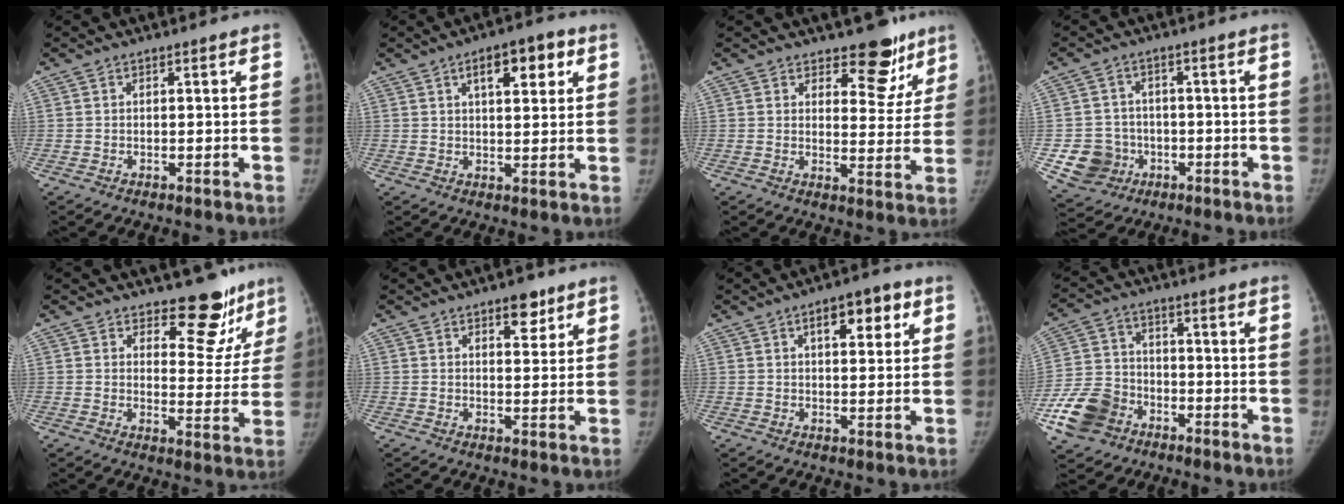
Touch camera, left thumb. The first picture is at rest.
{"total": 8.5, "force": [3.7, 3.6, 6.7], "torque": [-0.073, -0.003, 0.050]}
{"total": 9.2, "force": [6.8, 4.8, 4.0], "torque": [-0.003, -0.045, 0.087]}
{"total": 8.1, "force": [-2.4, 7.5, 2.0], "torque": [-0.017, 0.017, -0.031]}
{"total": 10.9, "force": [9.0, 5.0, 3.6], "torque": [0.002, -0.079, 0.112]}
{"total": 5.2, "force": [3.3, 2.5, 3.2], "torque": [-0.019, -0.018, 0.045]}
{"total": 7.9, "force": [3.5, 3.6, 6.1], "torque": [-0.059, -0.005, 0.046]}
{"total": 11.3, "force": [-5.9, 8.5, 4.7], "torque": [-0.078, 0.029, -0.114]}